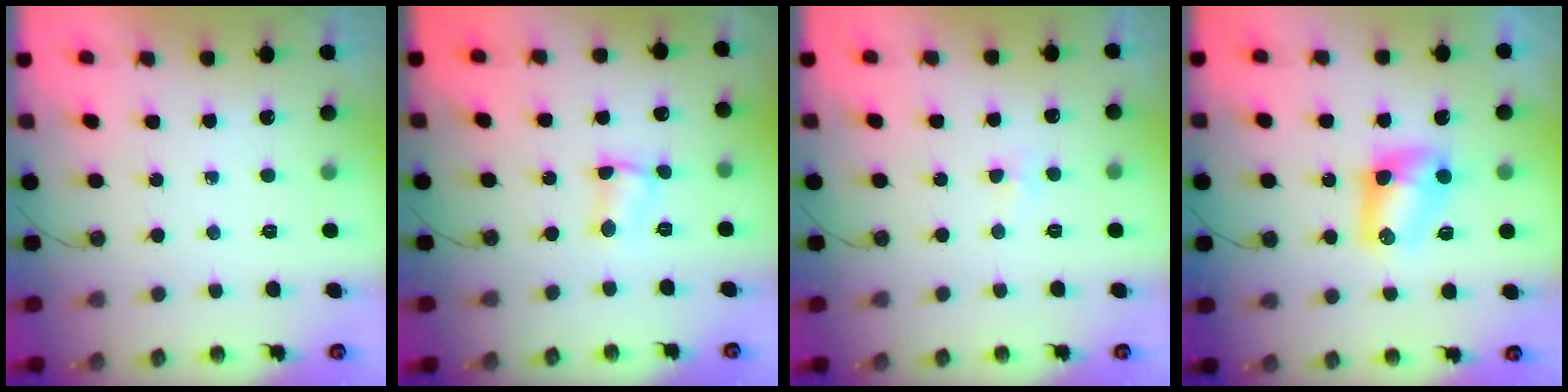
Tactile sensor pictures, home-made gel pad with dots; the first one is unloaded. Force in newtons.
{"total": 2.8, "press": 2.8, "slide": 0.3}
{"total": 2.9, "press": 2.8, "slide": 0.6}
{"total": 7.3, "press": 7.3, "slide": 0.7}